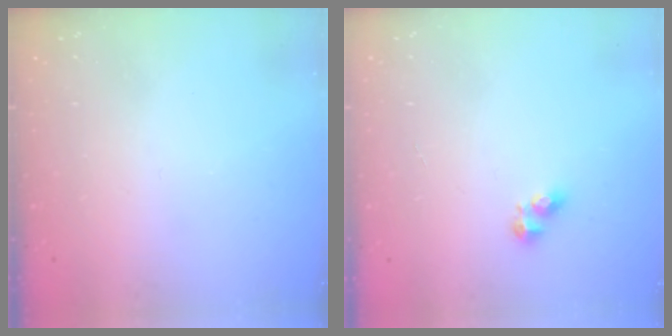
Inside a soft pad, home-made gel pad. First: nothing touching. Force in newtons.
{"total": 3.9, "press": 3.9, "slide": 0.5}